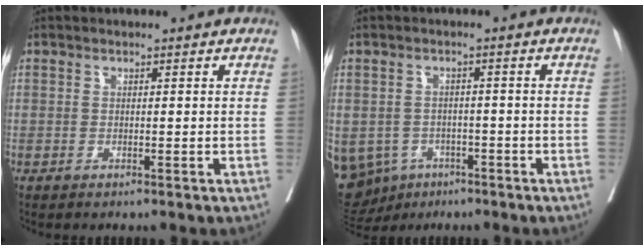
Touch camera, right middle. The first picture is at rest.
{"total": 15.0, "force": [-7.2, 12.0, 5.4], "torque": [-0.164, 0.001, -0.091]}